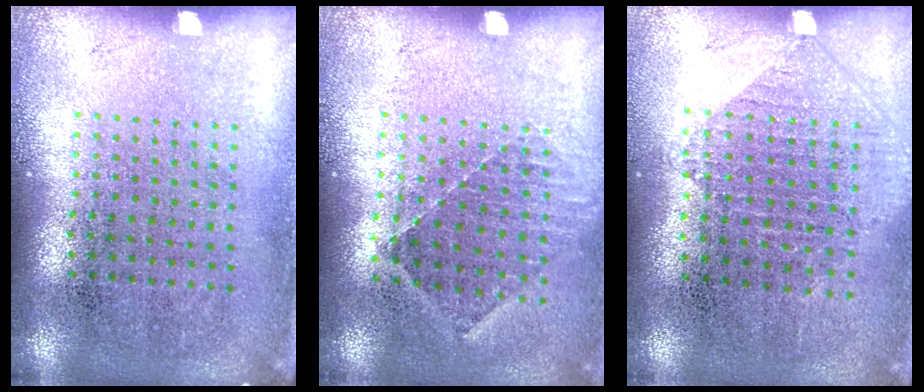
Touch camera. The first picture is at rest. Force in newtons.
{"total": 0.8, "press": 0.8, "slide": 0.2}
{"total": 0.9, "press": 0.9, "slide": 0.3}